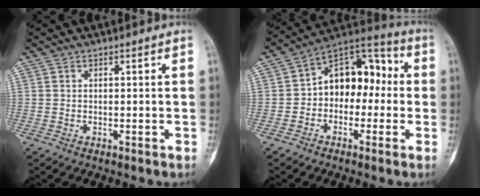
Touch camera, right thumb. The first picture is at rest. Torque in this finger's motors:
{"motor_torque": [0.15, 0.18, 0.16, -0.12, 0.23]}